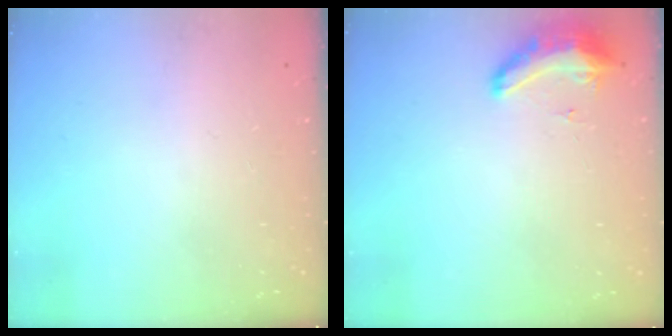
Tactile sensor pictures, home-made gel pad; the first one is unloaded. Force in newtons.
{"total": 9.0, "press": 8.7, "slide": 2.3}